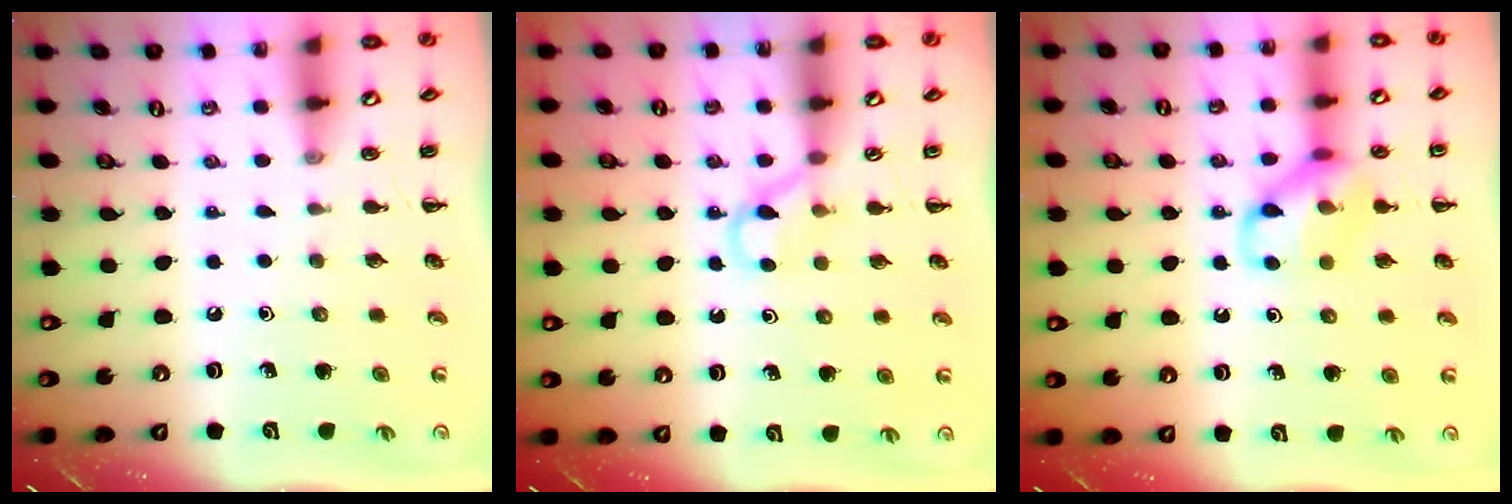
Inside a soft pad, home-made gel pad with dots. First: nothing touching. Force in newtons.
{"total": 3.6, "press": 3.4, "slide": 1.3}
{"total": 12.5, "press": 12.4, "slide": 1.7}